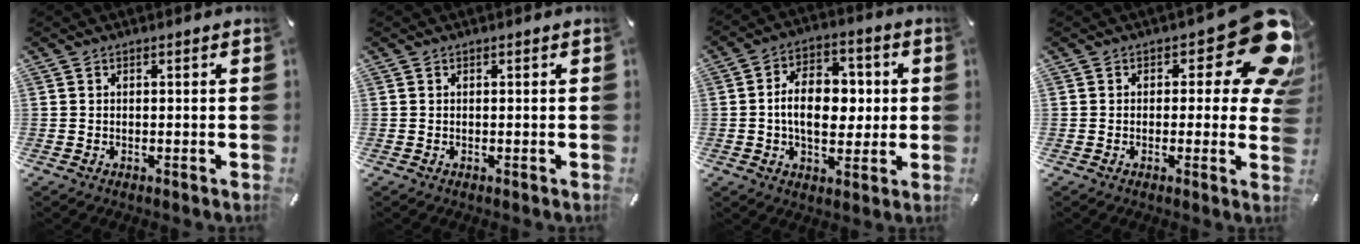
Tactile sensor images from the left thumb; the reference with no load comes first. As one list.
[{"total": 0.0}, {"total": 12.8, "force": [0.0, 8.6, 9.4], "torque": [-0.144, 0.010, -0.001]}, {"total": 16.7, "force": [7.4, 7.2, 13.1], "torque": [-0.153, -0.054, 0.124]}]